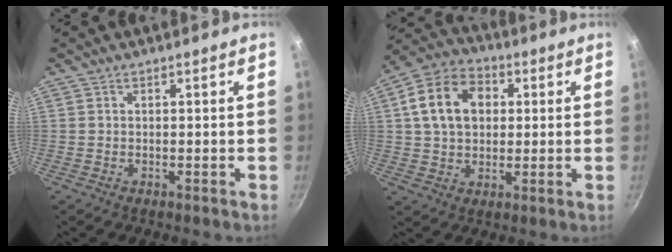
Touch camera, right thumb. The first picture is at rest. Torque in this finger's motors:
{"motor_torque": [-1.25, 1.44, 0.50, 0.00, 0.30]}